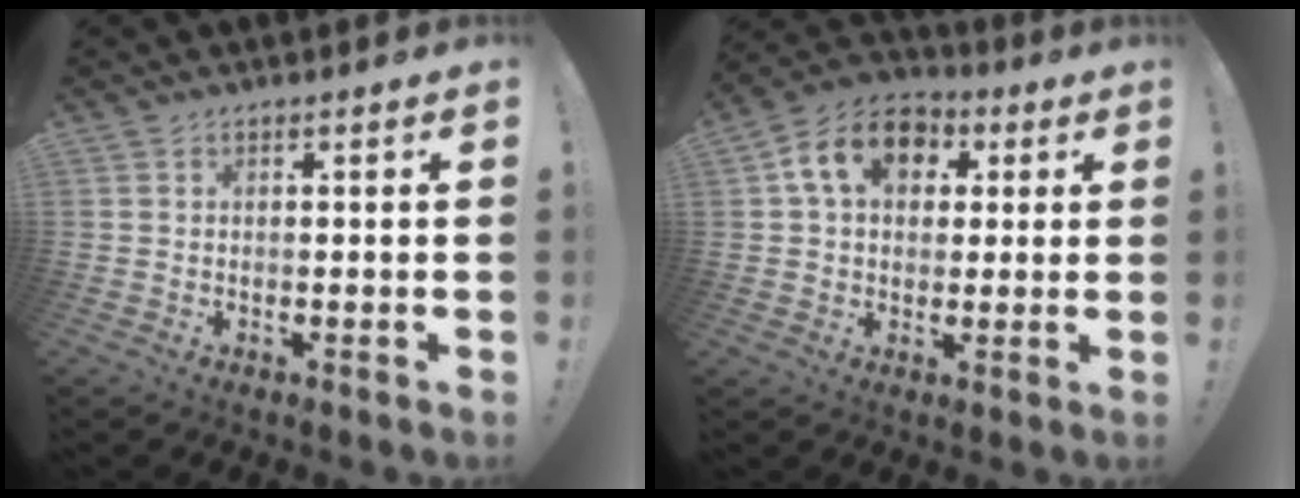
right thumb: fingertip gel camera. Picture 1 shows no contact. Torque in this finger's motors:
{"motor_torque": [0.76, 0.76, 0.10, 0.10, 0.18]}